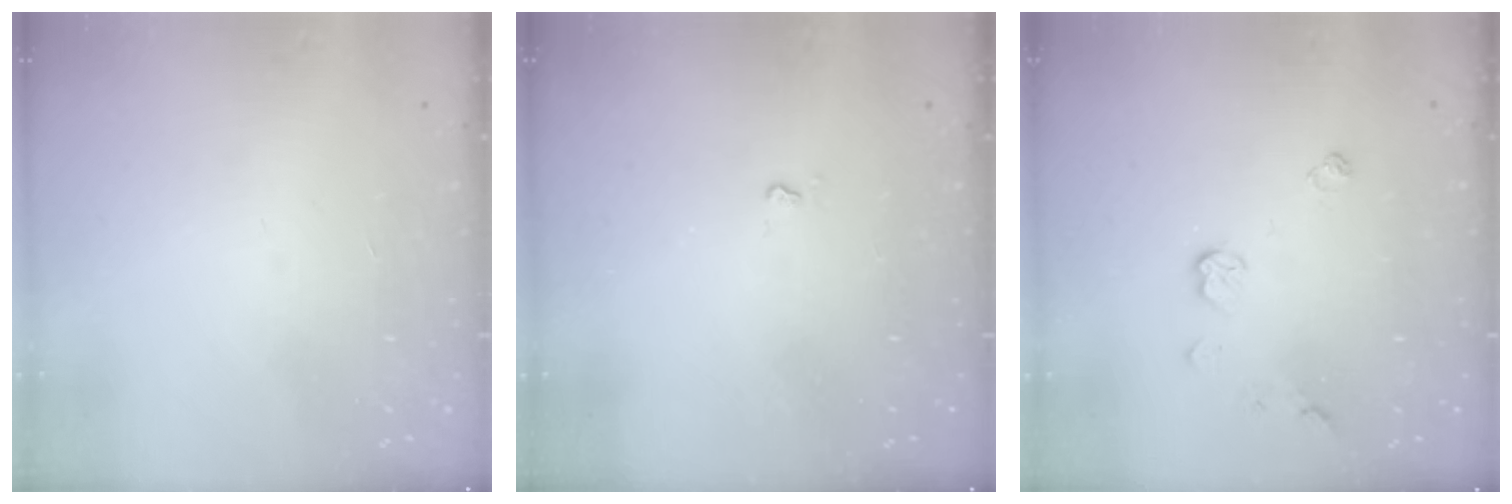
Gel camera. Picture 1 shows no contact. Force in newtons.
{"total": 2.4, "press": 2.3, "slide": 0.5}
{"total": 5.5, "press": 5.5, "slide": 0.5}